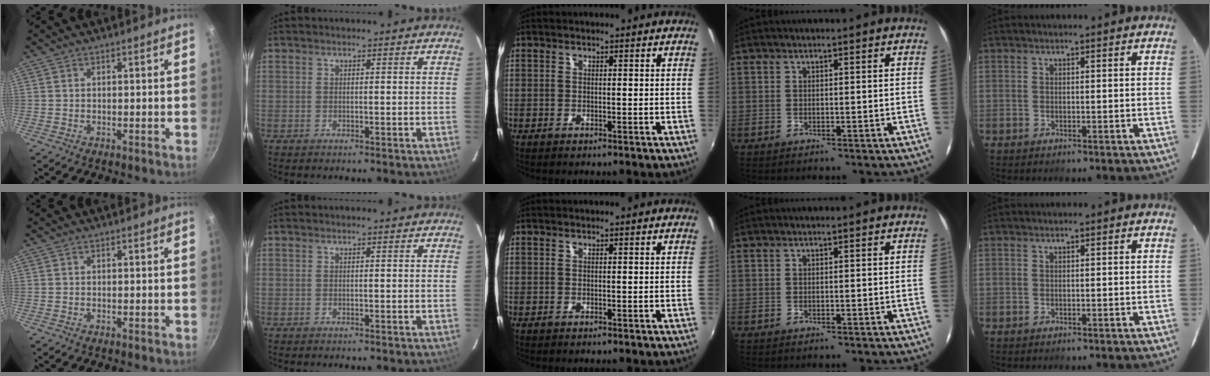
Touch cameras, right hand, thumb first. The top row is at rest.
{}